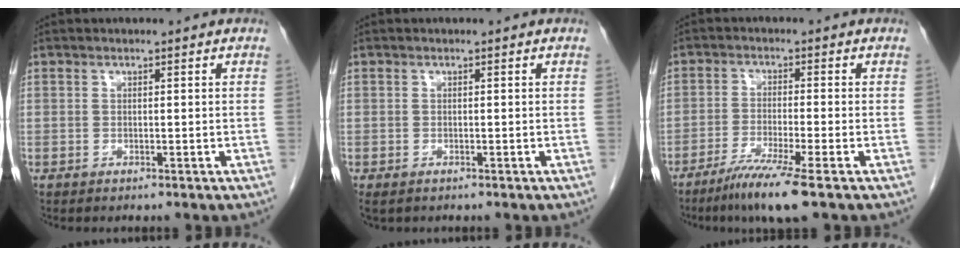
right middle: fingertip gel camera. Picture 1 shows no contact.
{"total": 1.8, "force": [-1.2, 0.9, 1.0], "torque": [-0.022, -0.005, -0.015]}
{"total": 7.2, "force": [-4.8, -0.9, 5.3], "torque": [-0.098, -0.023, -0.091]}